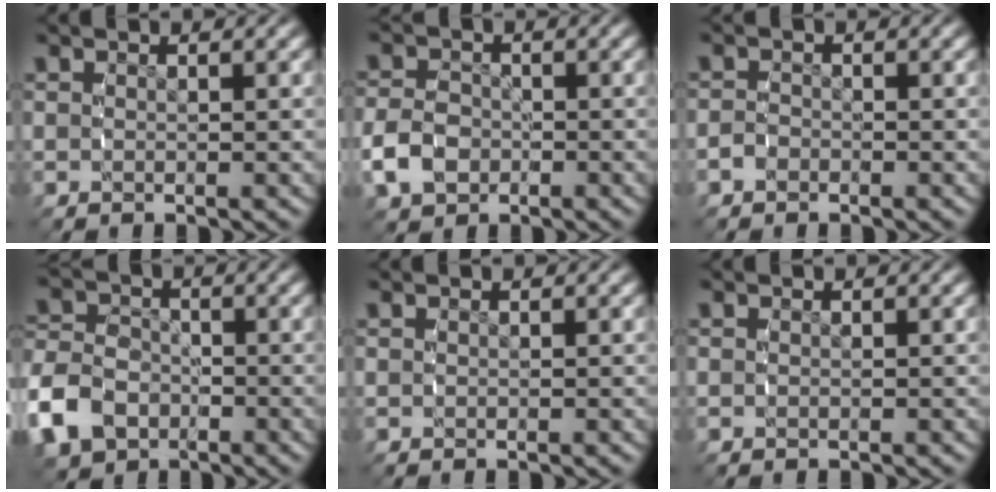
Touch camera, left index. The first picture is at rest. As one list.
[{"total": 3.4, "force": [-1.6, 2.8, 1.1], "torque": [-0.029, -0.008, -0.027]}, {"total": 1.4, "force": [-1.2, 0.8, -0.2], "torque": [-0.006, -0.004, -0.024]}, {"total": 7.3, "force": [-3.2, 6.1, 2.4], "torque": [-0.067, -0.032, -0.052]}, {"total": 0.0}, {"total": 0.5, "force": [-0.2, 0.4, 0.2], "torque": [-0.008, -0.002, -0.003]}]